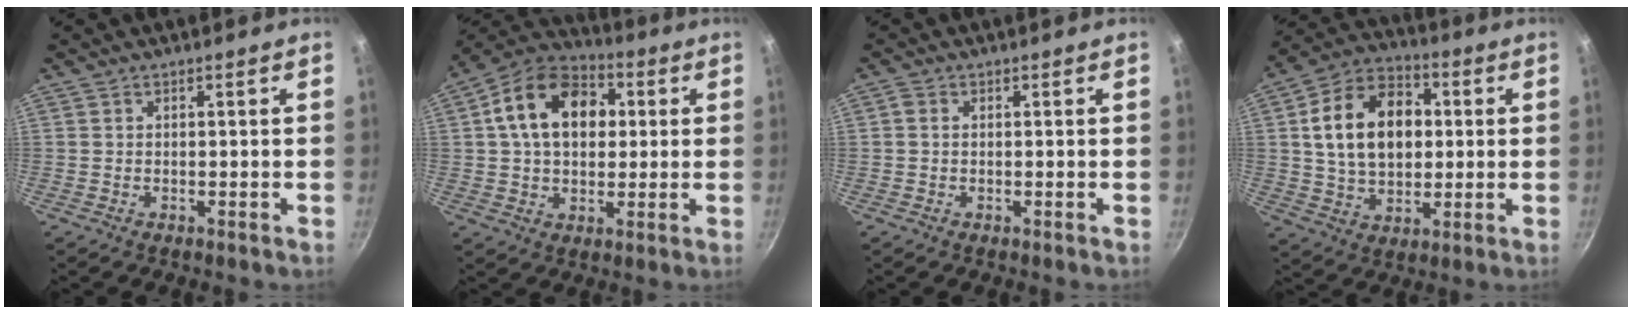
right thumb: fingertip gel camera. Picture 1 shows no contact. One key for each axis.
{"total": 17.0, "fx": 3.4, "fy": 12.0, "fz": 11.5, "tx": -0.162, "ty": 0.023, "tz": 0.039}
{"total": 1.0, "fx": 0.0, "fy": 0.8, "fz": 0.7, "tx": -0.014, "ty": 0.005, "tz": -0.001}
{"total": 17.9, "fx": 2.5, "fy": 12.5, "fz": 12.5, "tx": -0.181, "ty": 0.018, "tz": 0.033}